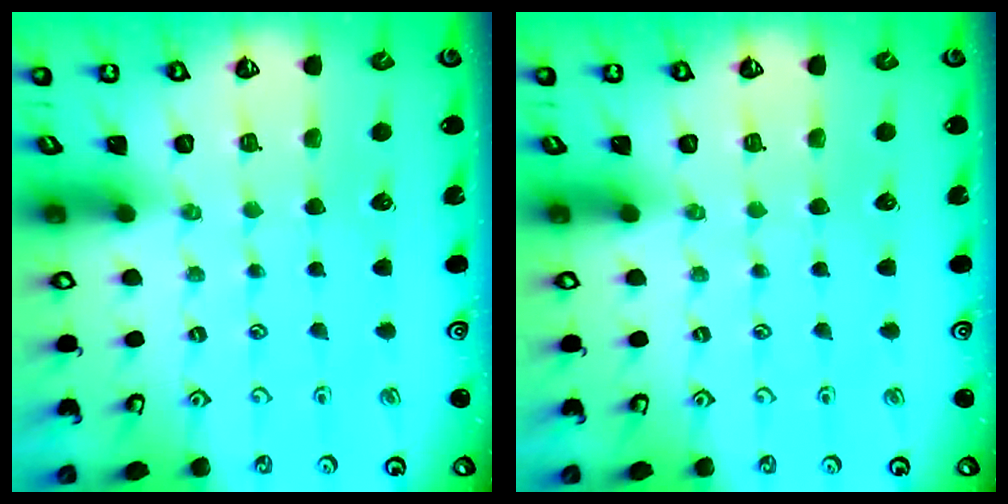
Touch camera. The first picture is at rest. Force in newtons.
{"total": 0.0}